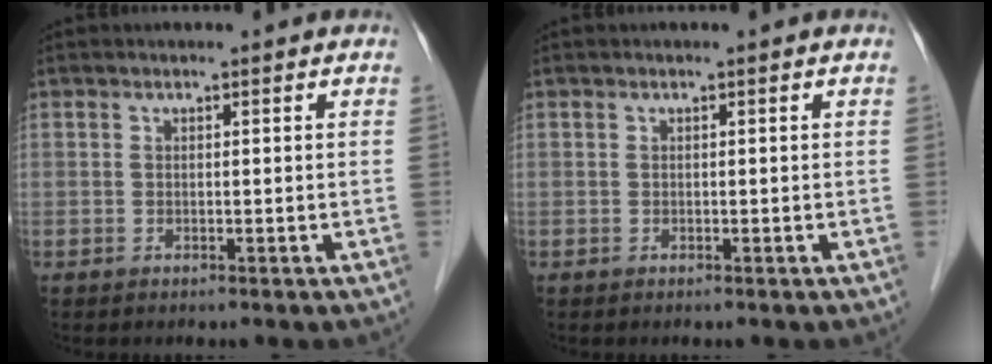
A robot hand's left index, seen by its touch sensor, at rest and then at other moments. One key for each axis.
{"total": 0.0}